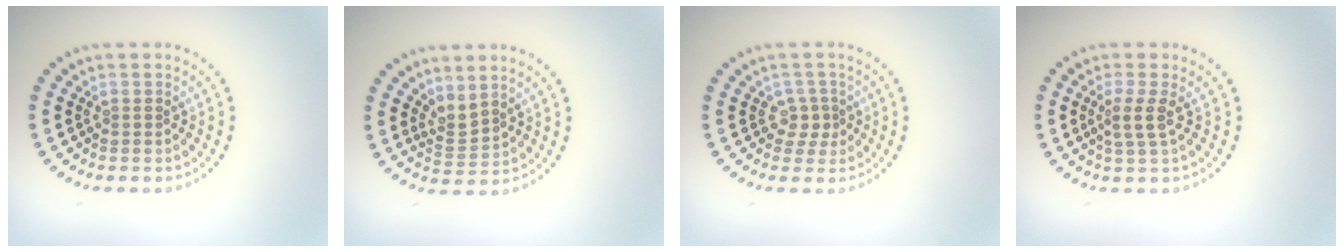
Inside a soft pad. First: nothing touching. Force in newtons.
{"total": 2.2, "press": 1.4, "slide": 1.7}
{"total": 1.7, "press": 1.3, "slide": 1.1}
{"total": 2.0, "press": 1.5, "slide": 1.3}